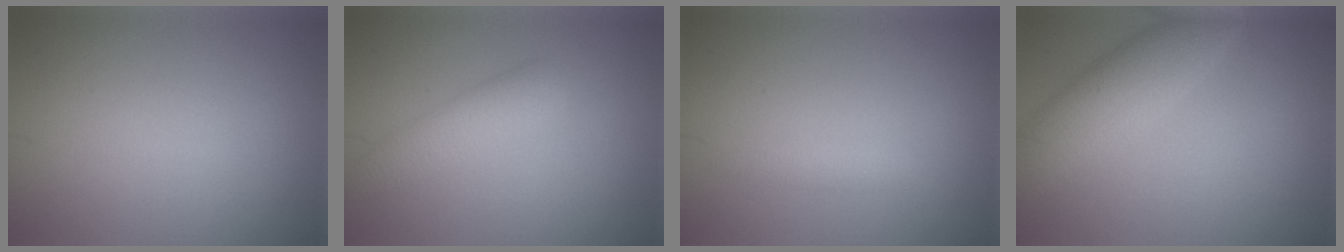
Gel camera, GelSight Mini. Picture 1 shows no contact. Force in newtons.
{"total": 2.9, "press": 2.9, "slide": 0.1}
{"total": 0.9, "press": 0.9, "slide": 0.1}
{"total": 5.0, "press": 5.0, "slide": 0.2}